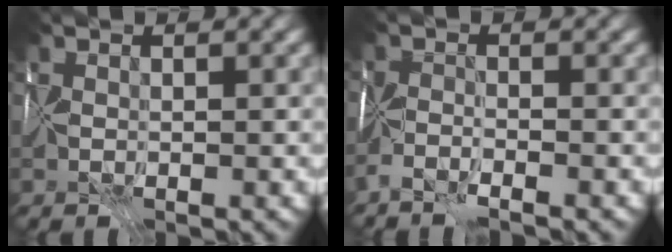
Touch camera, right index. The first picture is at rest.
{"total": 2.5, "force": [-2.3, 0.2, 1.0], "torque": [-0.023, 0.000, -0.058]}